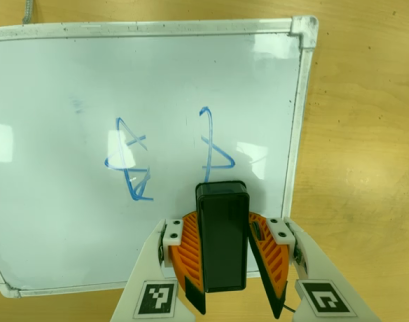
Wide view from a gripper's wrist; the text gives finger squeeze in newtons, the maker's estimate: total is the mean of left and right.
{"total": 6.2, "left": 6.8, "right": 5.7}